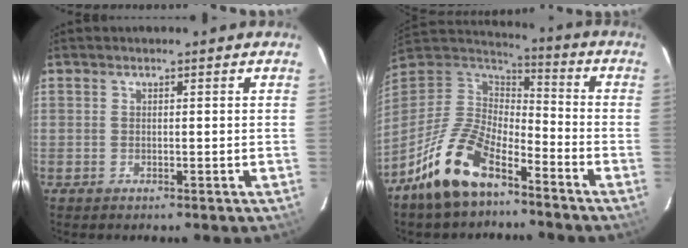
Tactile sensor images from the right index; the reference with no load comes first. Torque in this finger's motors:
{"motor_torque": [0.54, -0.50, 0.46, 0.20]}